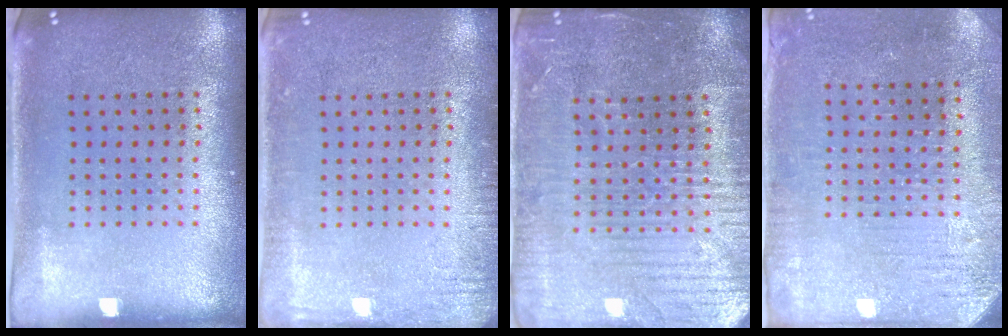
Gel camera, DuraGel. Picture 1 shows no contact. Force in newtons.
{"total": 1.8, "press": 1.8, "slide": 0.2}
{"total": 4.4, "press": 4.1, "slide": 1.5}
{"total": 3.0, "press": 2.8, "slide": 1.2}